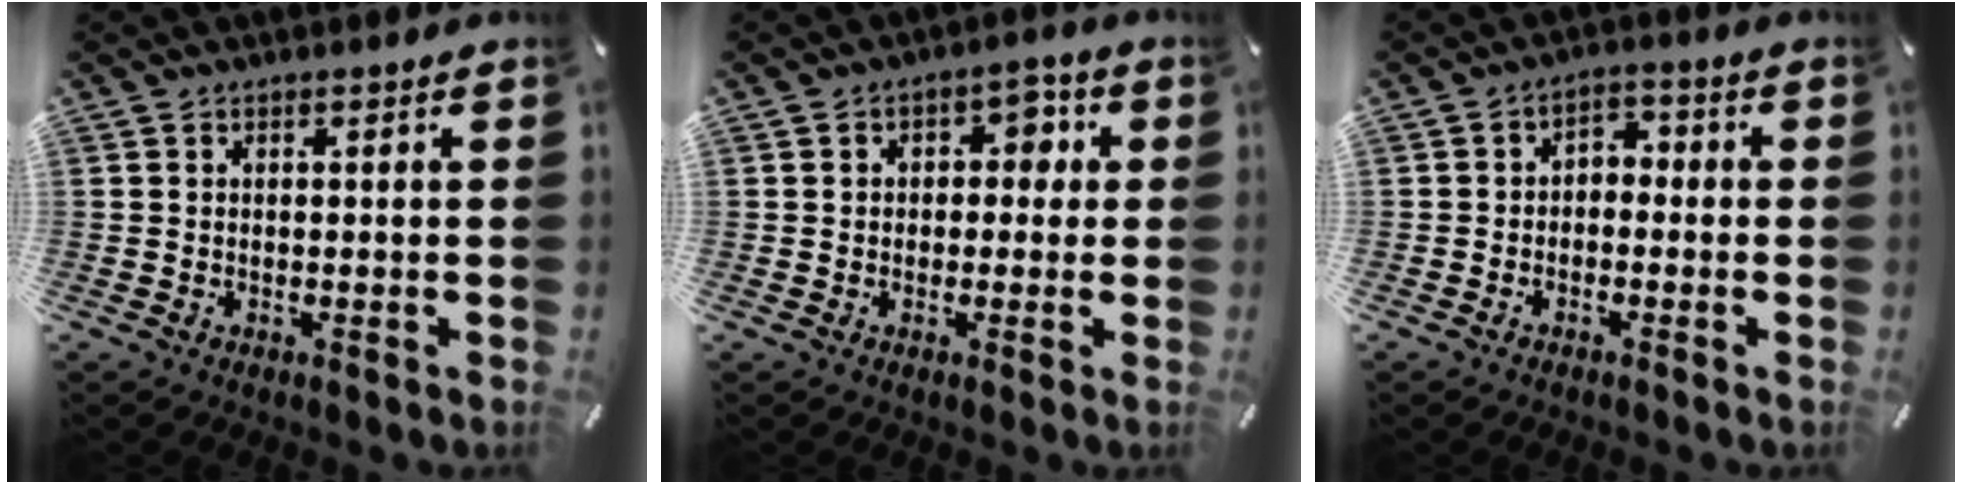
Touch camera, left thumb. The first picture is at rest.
{"total": 4.9, "force": [0.3, 3.9, 2.9], "torque": [-0.031, 0.005, -0.005]}
{"total": 3.5, "force": [-2.5, 2.2, 1.1], "torque": [-0.019, 0.019, -0.050]}